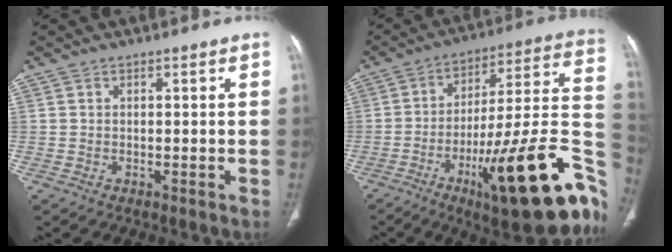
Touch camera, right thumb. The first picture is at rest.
{"total": 31.5, "force": [-12.6, 7.8, 27.8], "torque": [-0.316, 0.064, -0.179]}